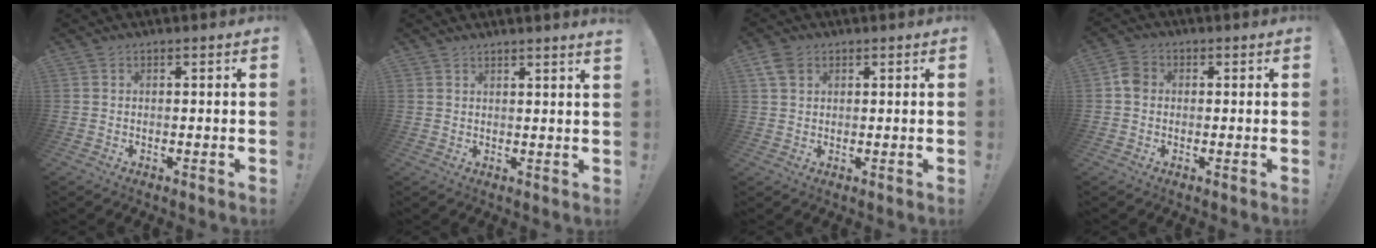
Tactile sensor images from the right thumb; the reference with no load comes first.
{"total": 2.2, "force": [2.0, -0.6, 0.7], "torque": [-0.005, -0.017, 0.034]}
{"total": 4.8, "force": [2.2, 3.3, 2.6], "torque": [-0.053, 0.002, 0.046]}
{"total": 4.7, "force": [0.0, 3.8, 2.7], "torque": [-0.053, 0.012, 0.002]}